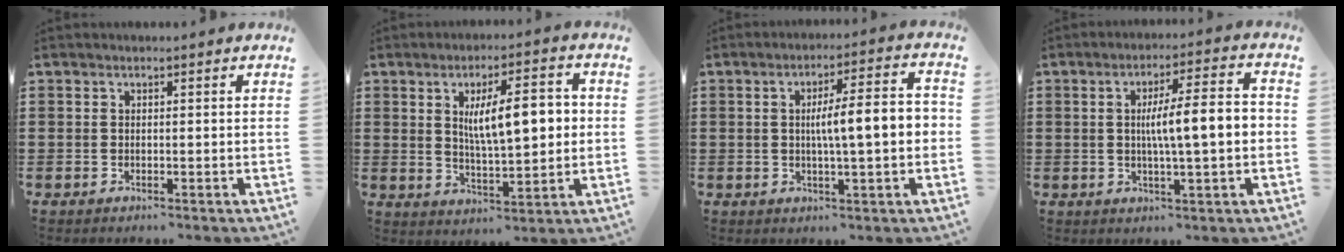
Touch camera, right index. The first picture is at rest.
{"total": 9.4, "force": [1.5, 3.3, 8.6], "torque": [-0.140, 0.001, 0.021]}
{"total": 7.8, "force": [0.0, 1.3, 7.7], "torque": [-0.130, 0.001, -0.008]}
{"total": 8.3, "force": [-0.1, 1.3, 8.2], "torque": [-0.139, 0.002, -0.009]}